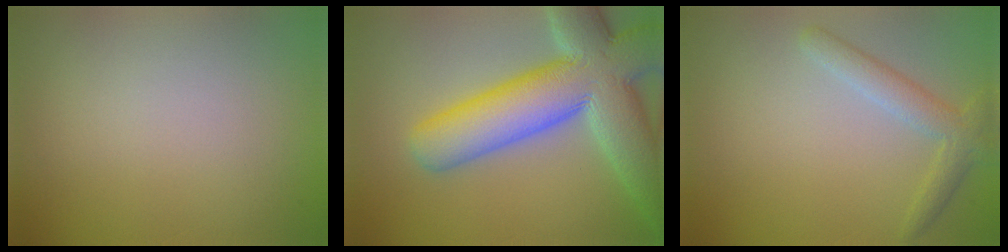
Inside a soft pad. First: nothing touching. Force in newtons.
{"total": 12.1, "press": 12.0, "slide": 1.2}
{"total": 2.7, "press": 2.7, "slide": 0.1}